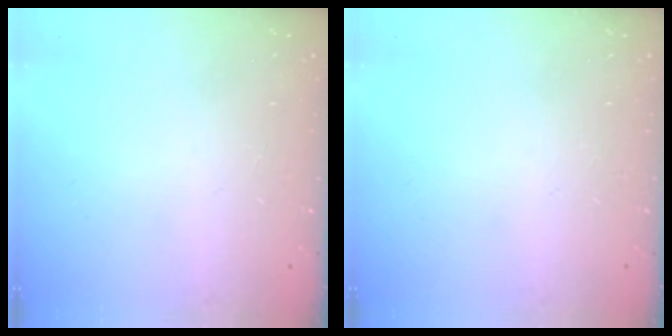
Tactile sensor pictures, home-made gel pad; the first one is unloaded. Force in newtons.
{"total": 0.0}